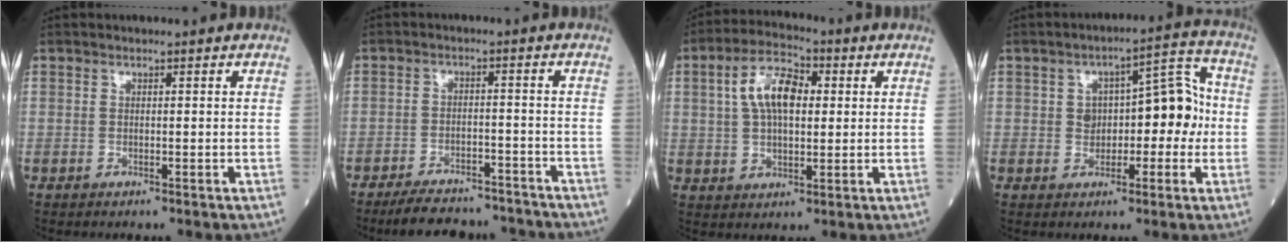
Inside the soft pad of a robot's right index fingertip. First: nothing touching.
{"total": 11.2, "force": [-10.4, 2.8, 3.2], "torque": [-0.046, 0.008, -0.146]}
{"total": 9.1, "force": [2.1, 4.4, 7.7], "torque": [-0.150, 0.023, 0.034]}
{"total": 9.5, "force": [0.0, 4.9, 8.1], "torque": [-0.106, 0.045, 0.004]}